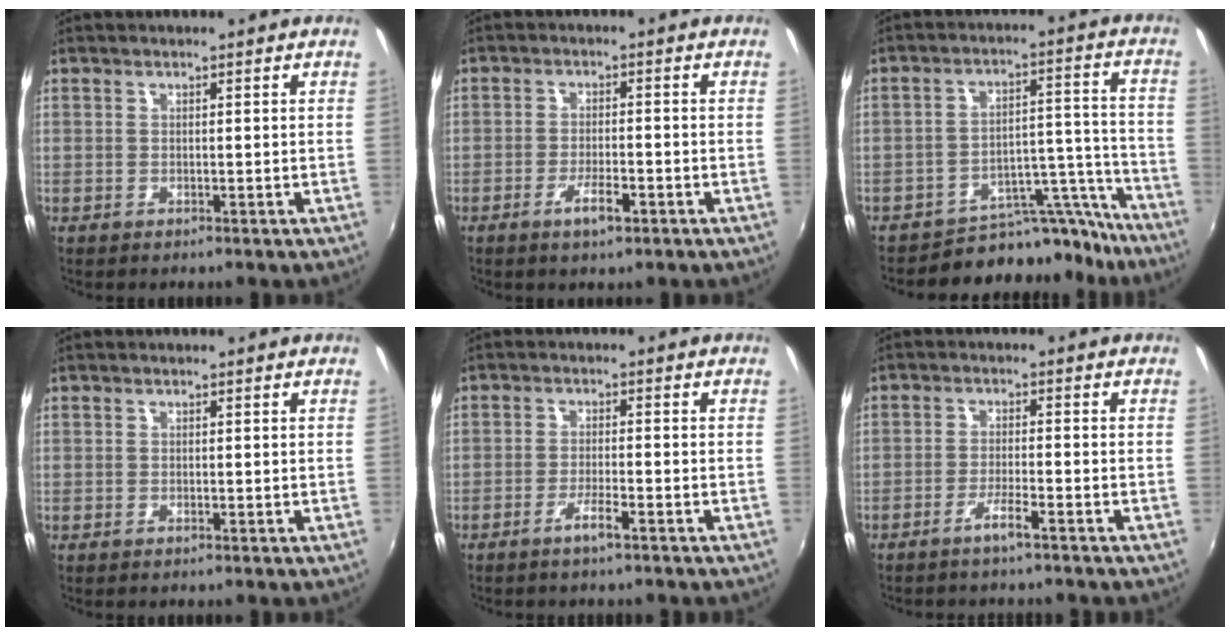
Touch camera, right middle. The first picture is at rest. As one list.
[{"total": 4.2, "force": [-2.4, 0.9, 3.3], "torque": [-0.070, -0.004, -0.041]}, {"total": 12.0, "force": [-11.2, 4.1, 1.0], "torque": [0.006, 0.060, -0.158]}, {"total": 0.0}, {"total": 3.0, "force": [-2.2, 0.0, 2.1], "torque": [-0.052, 0.000, -0.041]}, {"total": 3.0, "force": [-2.4, -0.2, 1.8], "torque": [-0.047, 0.003, -0.044]}]